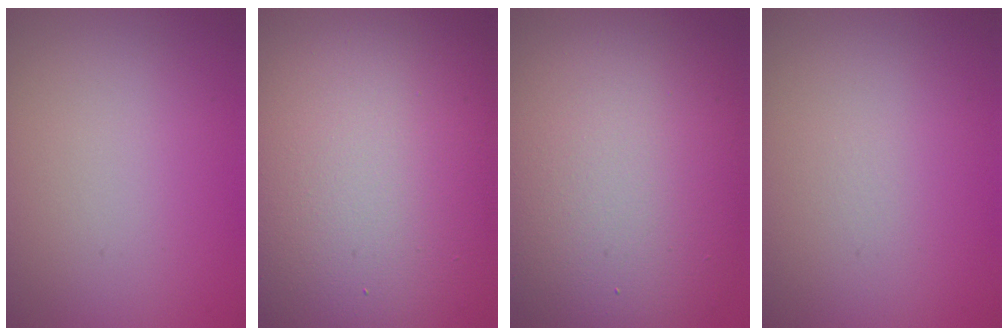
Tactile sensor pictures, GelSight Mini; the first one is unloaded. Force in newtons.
{"total": 20.6, "press": 20.6, "slide": 1.3}
{"total": 14.1, "press": 14.1, "slide": 1.2}
{"total": 0.0}